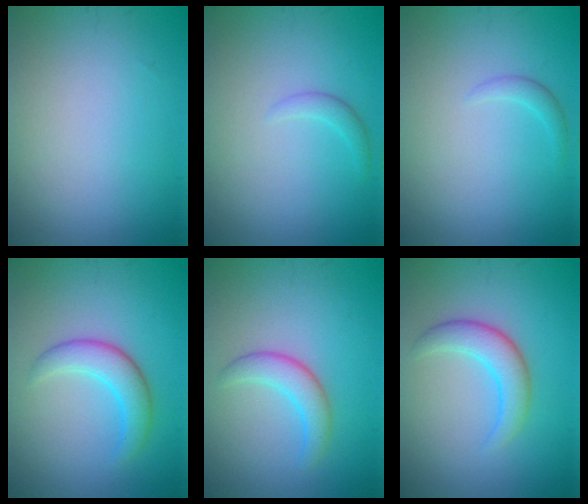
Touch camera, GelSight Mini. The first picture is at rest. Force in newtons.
{"total": 1.1, "press": 1.1, "slide": 0.1}
{"total": 1.0, "press": 1.0, "slide": 0.0}
{"total": 3.4, "press": 3.4, "slide": 0.3}
{"total": 2.7, "press": 2.7, "slide": 0.1}
{"total": 3.3, "press": 3.3, "slide": 0.1}